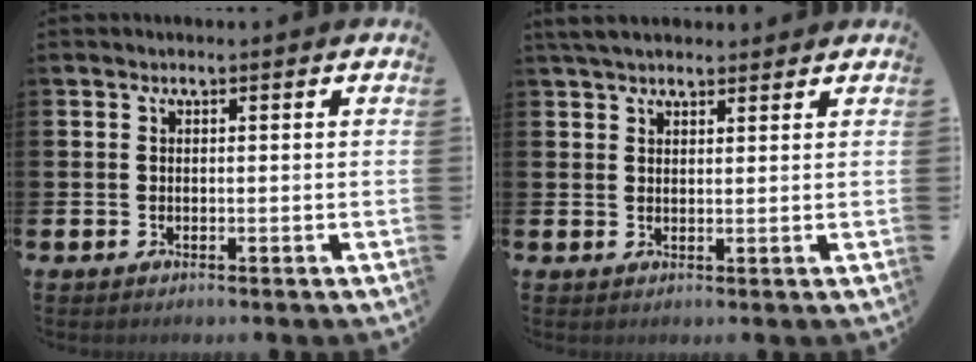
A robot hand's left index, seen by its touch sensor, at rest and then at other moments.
{"total": 3.7, "force": [3.3, 1.2, 1.2], "torque": [-0.025, -0.007, 0.060]}